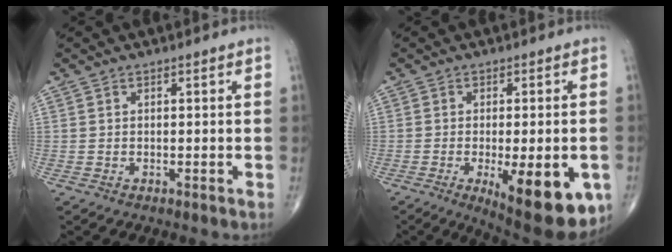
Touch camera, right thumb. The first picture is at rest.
{"total": 16.7, "force": [-5.8, 6.0, 14.4], "torque": [-0.153, -0.010, -0.065]}